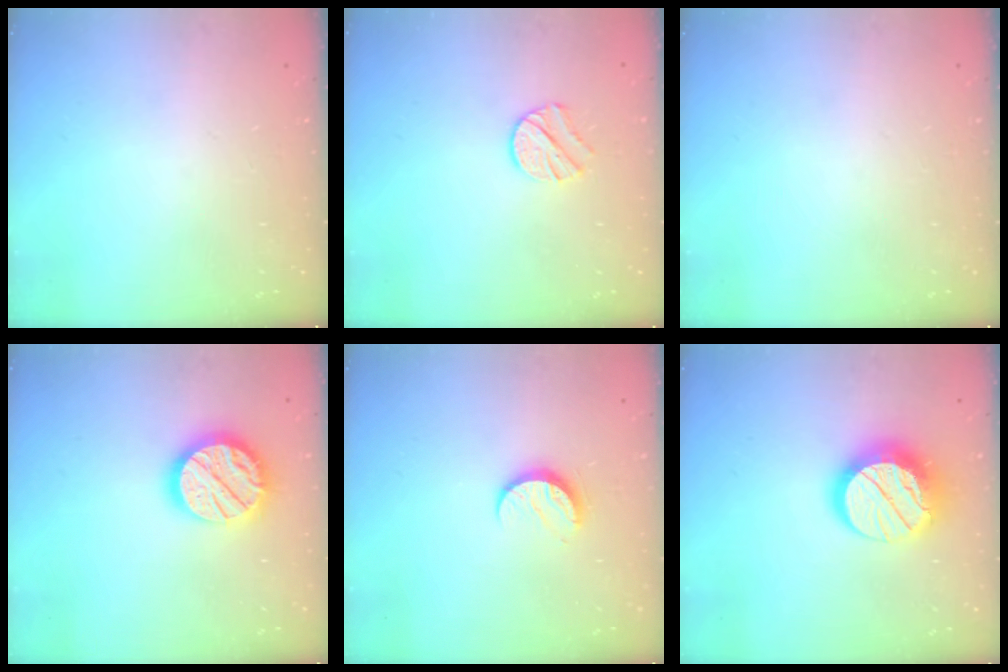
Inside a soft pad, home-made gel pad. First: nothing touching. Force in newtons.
{"total": 7.9, "press": 7.9, "slide": 0.1}
{"total": 0.0}
{"total": 16.7, "press": 16.7, "slide": 1.3}
{"total": 6.9, "press": 6.9, "slide": 0.7}
{"total": 16.4, "press": 16.4, "slide": 1.2}